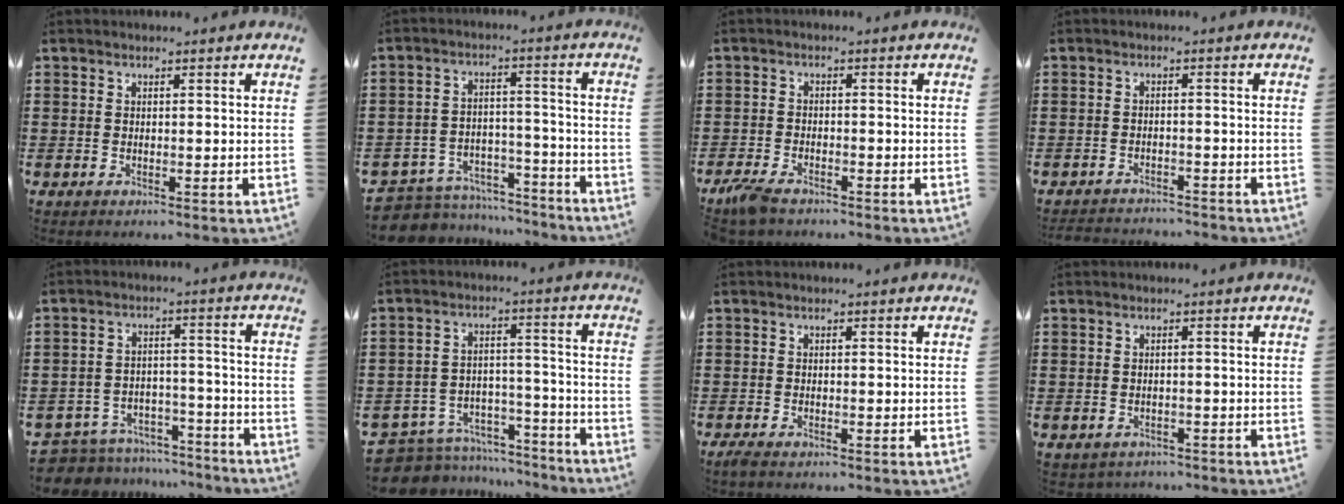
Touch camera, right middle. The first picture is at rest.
{"total": 6.3, "force": [-6.1, 1.5, 0.5], "torque": [-0.022, 0.014, -0.127]}
{"total": 3.0, "force": [-2.5, 0.9, 1.5], "torque": [-0.047, -0.002, -0.056]}
{"total": 2.4, "force": [-2.4, 0.2, 0.0], "torque": [-0.005, 0.000, -0.053]}
{"total": 6.5, "force": [-6.4, 1.3, 0.6], "torque": [-0.028, 0.014, -0.134]}
{"total": 6.9, "force": [-6.5, 2.2, 1.0], "torque": [-0.035, 0.011, -0.132]}
{"total": 1.0, "force": [-0.8, 0.2, 0.6], "torque": [-0.020, -0.006, -0.018]}
{"total": 1.0, "force": [-0.9, 0.3, -0.2], "torque": [-0.001, 0.003, -0.022]}